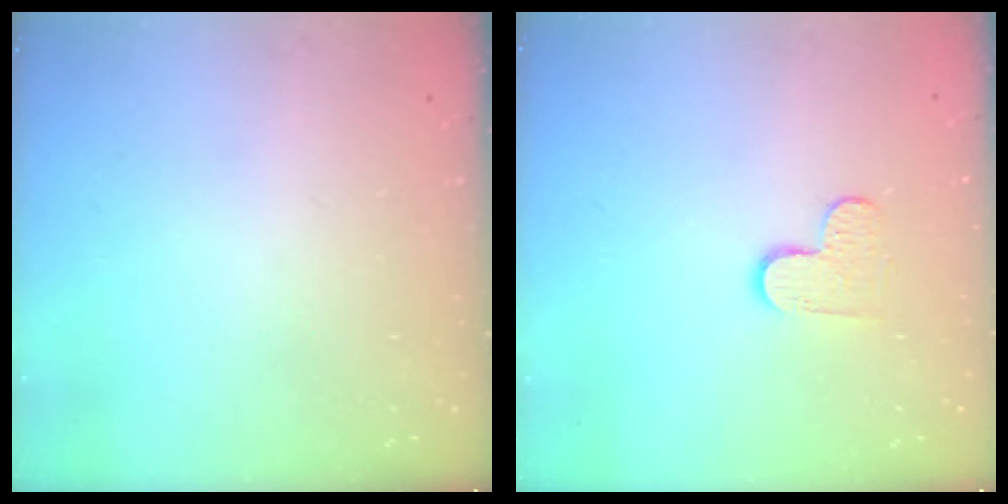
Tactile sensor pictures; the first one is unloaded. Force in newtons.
{"total": 5.9, "press": 5.9, "slide": 0.5}